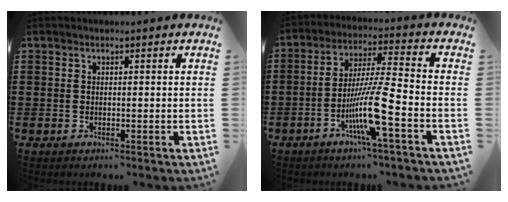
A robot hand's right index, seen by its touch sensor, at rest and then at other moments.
{"total": 10.8, "force": [-4.4, 0.7, 9.8], "torque": [-0.202, -0.012, -0.089]}